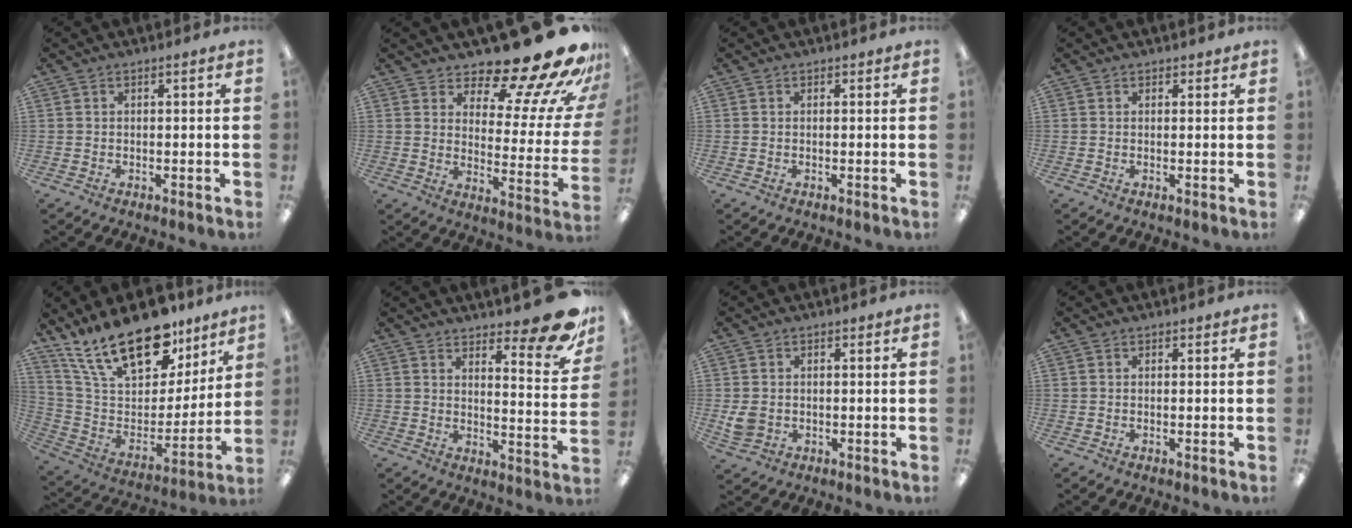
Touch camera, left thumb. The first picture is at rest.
{"total": 19.4, "force": [15.5, 5.5, 10.4], "torque": [-0.134, -0.123, 0.248]}
{"total": 0.0}
{"total": 1.1, "force": [0.8, 0.7, 0.1], "torque": [0.006, -0.001, 0.013]}
{"total": 24.2, "force": [16.7, 11.1, 13.5], "torque": [-0.245, -0.106, 0.298]}
{"total": 13.7, "force": [10.9, 3.4, 7.6], "torque": [-0.091, -0.086, 0.181]}
{"total": 4.5, "force": [0.0, 4.0, 2.0], "torque": [-0.020, 0.003, 0.003]}
{"total": 0.0}